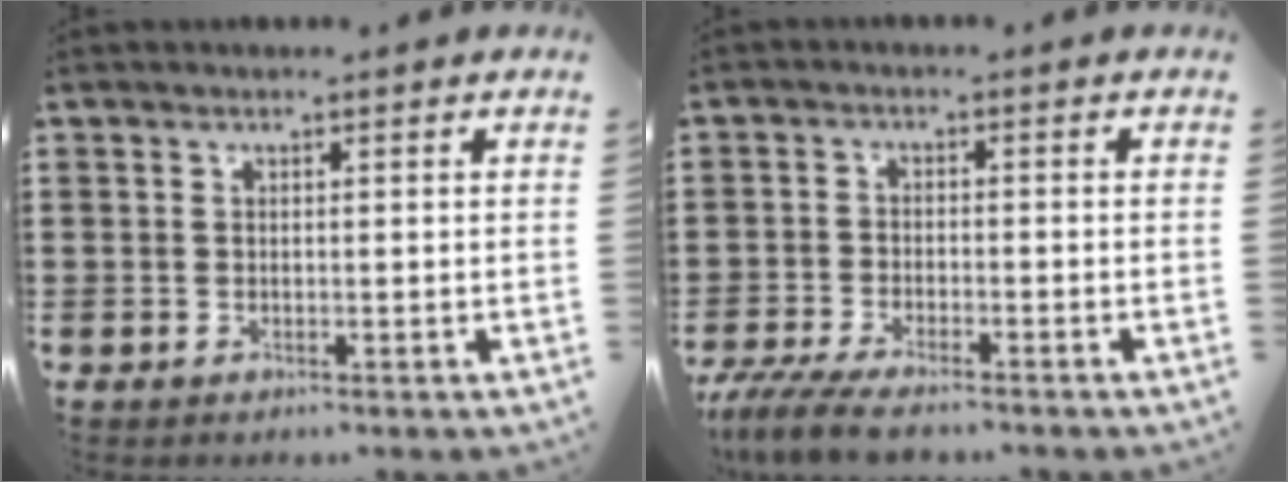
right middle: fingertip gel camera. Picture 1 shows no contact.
{"total": 5.5, "force": [-4.8, 1.0, 2.4], "torque": [-0.065, -0.011, -0.099]}